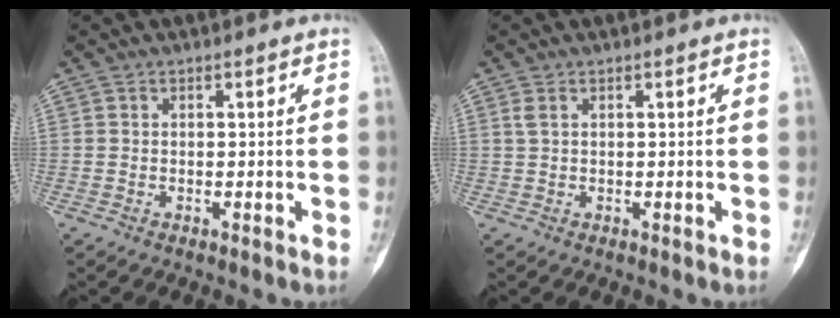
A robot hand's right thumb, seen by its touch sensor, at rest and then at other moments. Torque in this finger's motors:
{"motor_torque": [0.03, 0.17, 0.32, -0.17, -0.04]}